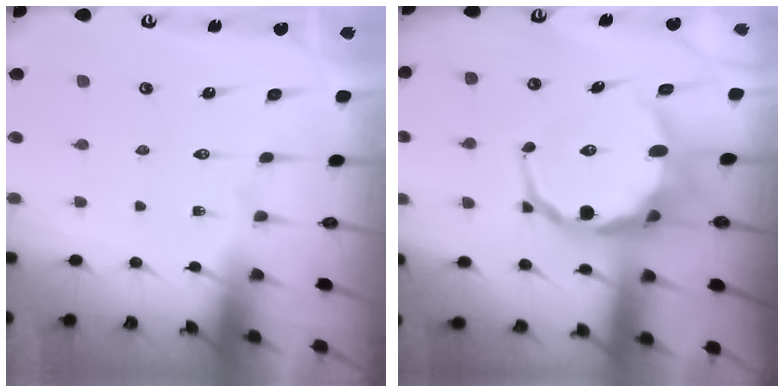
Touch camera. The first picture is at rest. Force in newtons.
{"total": 11.0, "press": 10.8, "slide": 2.4}